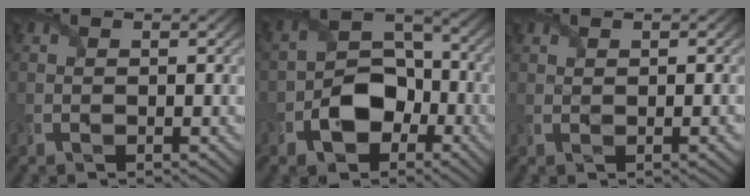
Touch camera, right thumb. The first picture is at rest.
{"total": 8.1, "force": [-3.4, 5.5, 4.8], "torque": [-0.082, 0.000, -0.067]}
{"total": 0.9, "force": [0.5, 0.2, 0.8], "torque": [-0.013, 0.002, 0.012]}